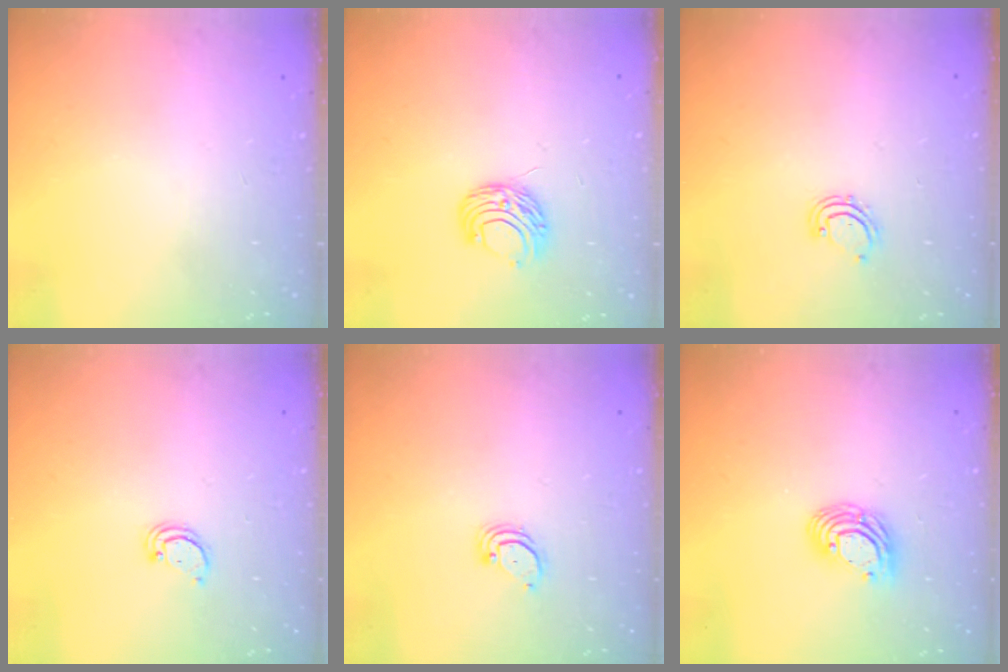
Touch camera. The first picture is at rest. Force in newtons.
{"total": 7.5, "press": 7.4, "slide": 0.6}
{"total": 3.5, "press": 3.5, "slide": 0.3}
{"total": 2.2, "press": 2.2, "slide": 0.1}
{"total": 2.2, "press": 2.2, "slide": 0.3}
{"total": 9.5, "press": 9.4, "slide": 1.6}